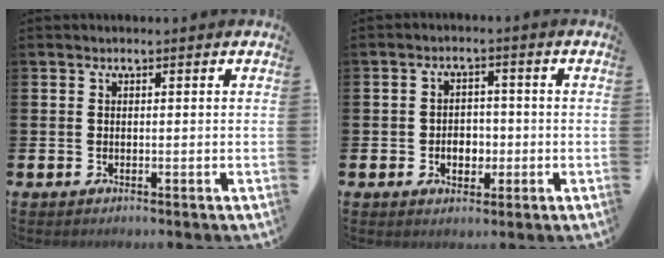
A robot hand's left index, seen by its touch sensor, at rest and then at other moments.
{"total": 3.1, "force": [-1.0, 2.3, 1.7], "torque": [-0.022, -0.002, -0.027]}